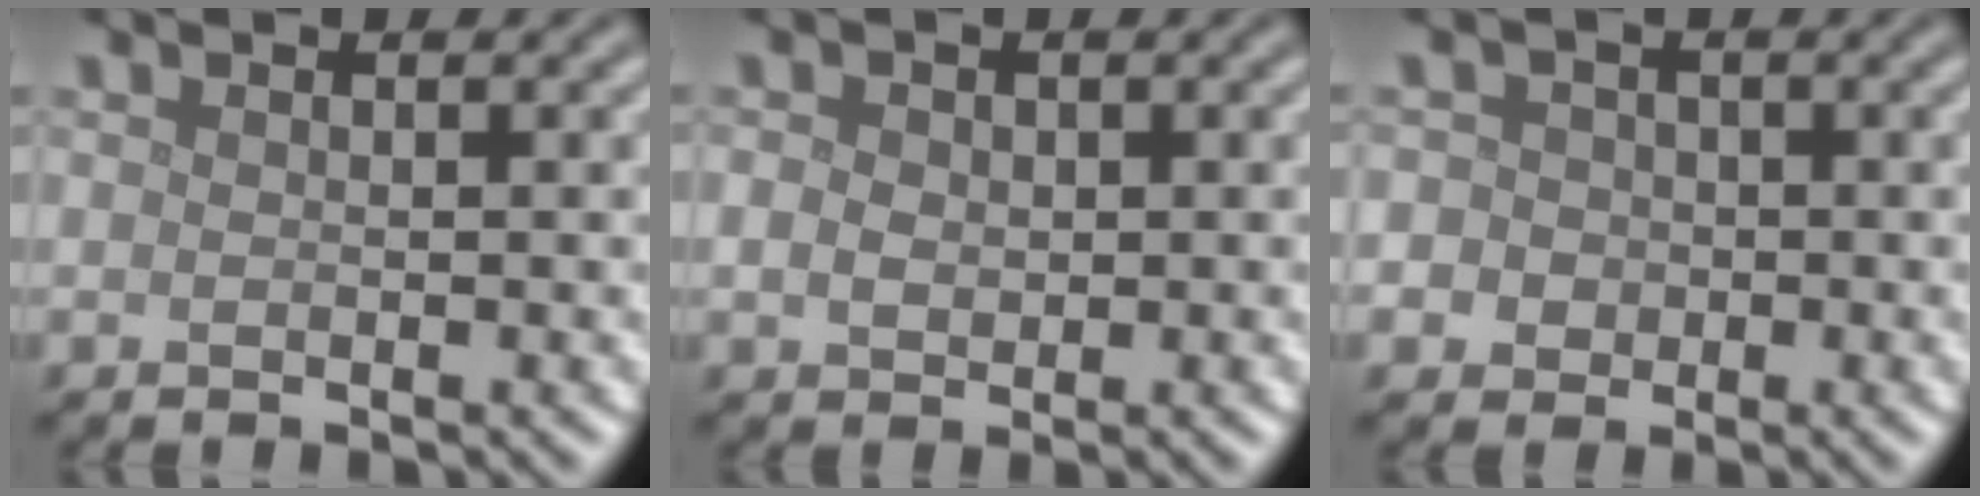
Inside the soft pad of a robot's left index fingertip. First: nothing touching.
{"total": 1.6, "force": [0.1, 1.3, 0.8], "torque": [-0.015, 0.000, -0.001]}
{"total": 5.0, "force": [-0.2, 4.8, 1.5], "torque": [-0.016, 0.026, -0.030]}